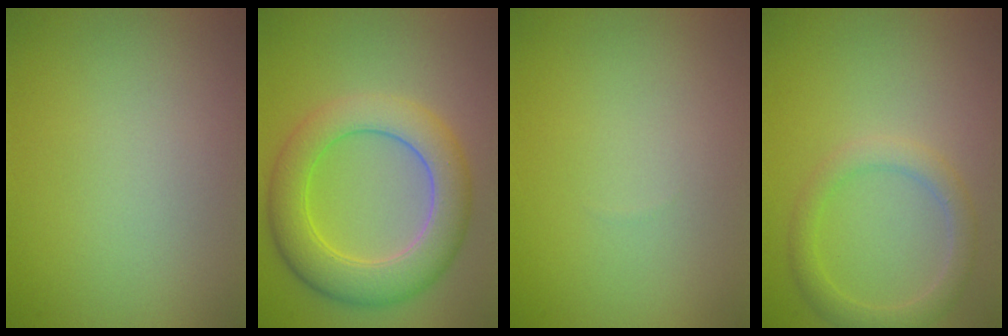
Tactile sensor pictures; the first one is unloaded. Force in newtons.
{"total": 6.7, "press": 6.7, "slide": 0.4}
{"total": 0.0}
{"total": 2.5, "press": 2.5, "slide": 0.1}